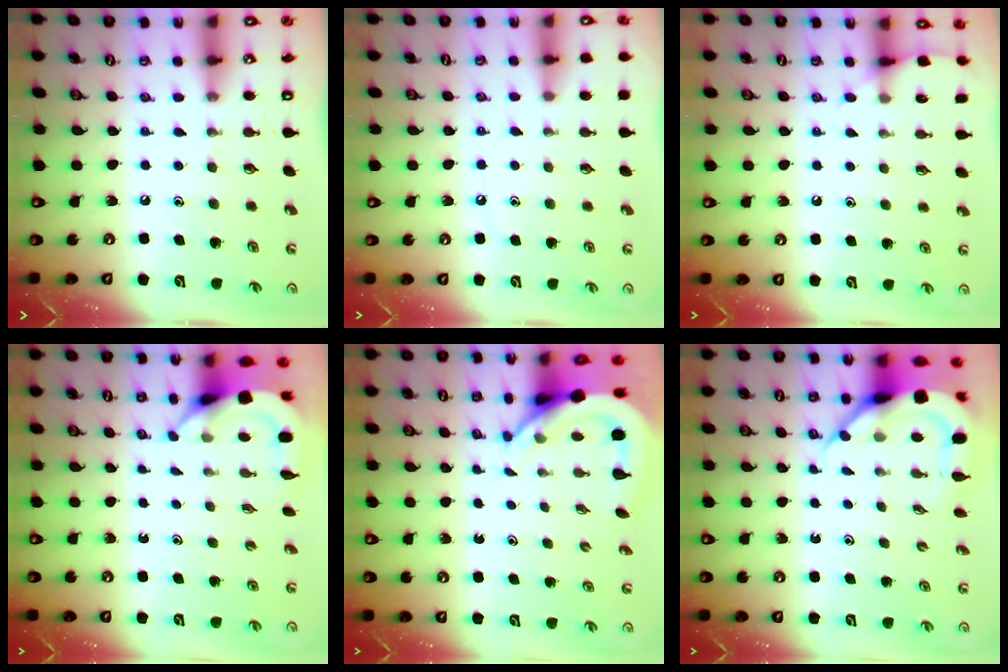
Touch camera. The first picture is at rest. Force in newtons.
{"total": 4.5, "press": 4.4, "slide": 0.7}
{"total": 5.8, "press": 5.8, "slide": 0.7}
{"total": 4.0, "press": 4.0, "slide": 0.2}
{"total": 6.3, "press": 6.3, "slide": 0.9}
{"total": 8.1, "press": 8.0, "slide": 0.9}